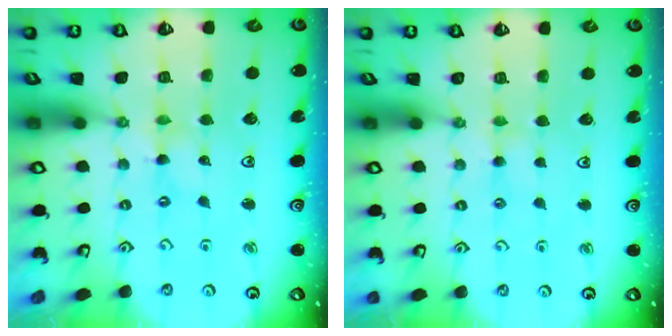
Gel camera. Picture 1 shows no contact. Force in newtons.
{"total": 2.6, "press": 2.6, "slide": 0.5}